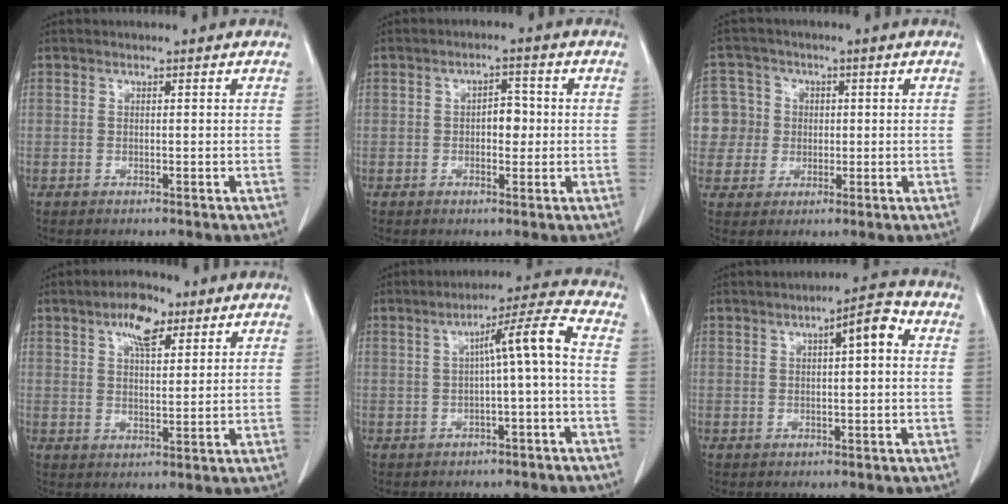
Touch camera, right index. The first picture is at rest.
{"total": 3.7, "force": [-0.2, 2.1, 3.1], "torque": [-0.048, 0.012, -0.002]}
{"total": 8.6, "force": [0.4, 8.5, 0.9], "torque": [-0.029, 0.037, 0.020]}
{"total": 7.1, "force": [3.9, 3.0, 5.1], "torque": [-0.093, 0.009, 0.067]}
{"total": 7.3, "force": [-0.4, 0.1, 7.3], "torque": [-0.113, 0.024, -0.005]}
{"total": 5.8, "force": [1.5, 1.5, 5.4], "torque": [-0.084, 0.024, 0.021]}